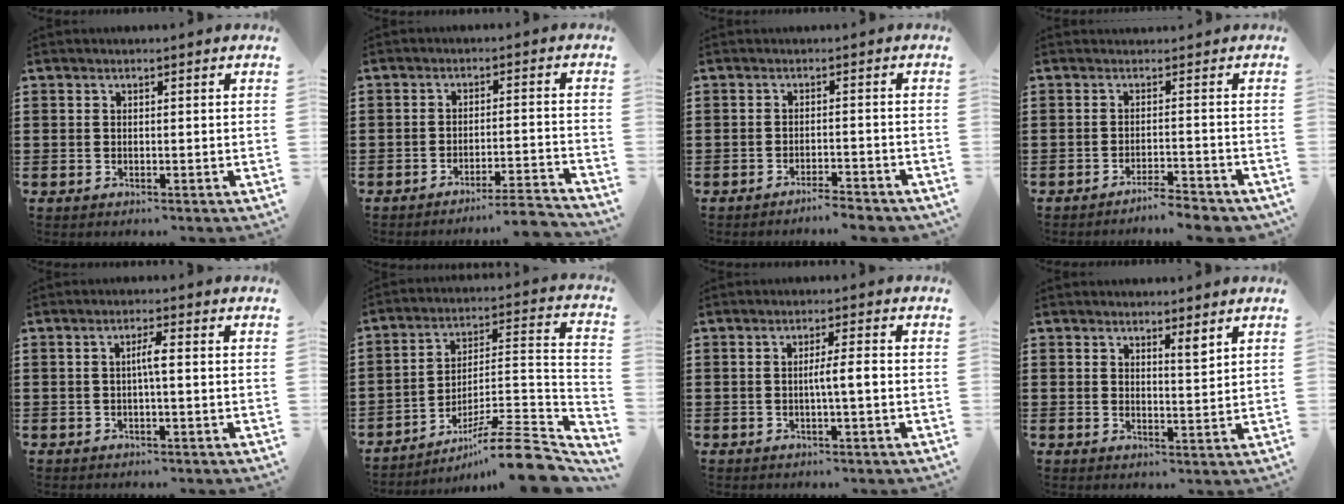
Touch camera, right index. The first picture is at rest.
{"total": 3.9, "force": [-3.6, -0.4, 1.4], "torque": [-0.025, -0.011, -0.074]}
{"total": 2.3, "force": [-2.3, -0.1, 0.6], "torque": [-0.014, 0.000, -0.047]}
{"total": 2.0, "force": [-1.9, -0.2, 0.5], "torque": [-0.014, 0.001, -0.040]}
{"total": 2.4, "force": [-0.3, 0.1, 2.3], "torque": [-0.045, 0.000, -0.008]}
{"total": 10.4, "force": [-8.3, 0.6, 6.3], "torque": [-0.091, 0.014, -0.164]}
{"total": 3.1, "force": [-0.6, 0.3, 3.0], "torque": [-0.053, 0.000, -0.013]}
{"total": 2.4, "force": [2.0, 0.3, 1.3], "torque": [-0.018, -0.002, 0.034]}